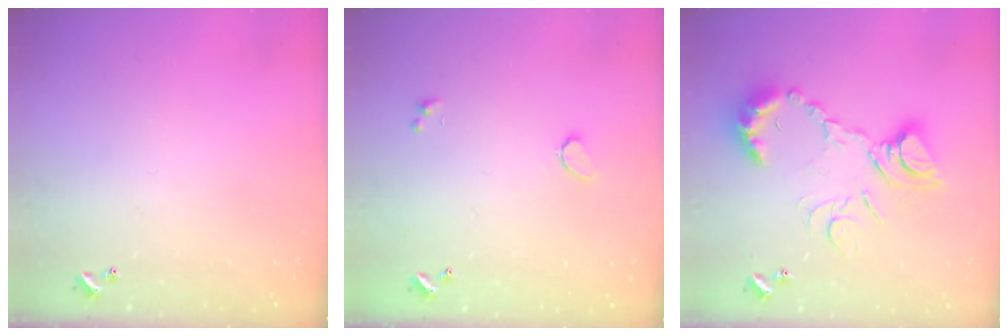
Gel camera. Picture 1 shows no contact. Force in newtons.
{"total": 0.6, "press": 0.4, "slide": 0.5}
{"total": 14.9, "press": 14.9, "slide": 0.7}